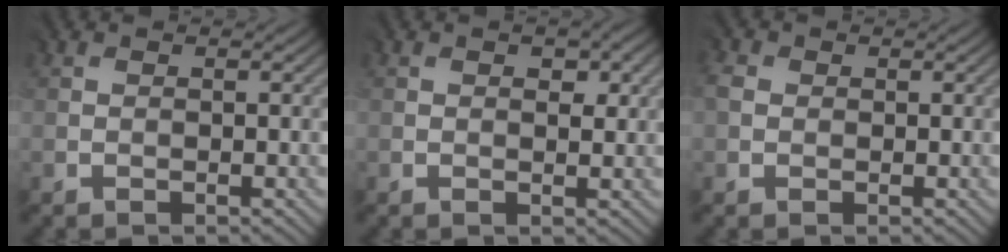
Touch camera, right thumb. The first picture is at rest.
{"total": 2.4, "force": [0.9, 1.2, 1.9], "torque": [-0.029, -0.003, 0.018]}
{"total": 1.6, "force": [-0.3, 1.6, 0.3], "torque": [-0.008, -0.004, -0.010]}